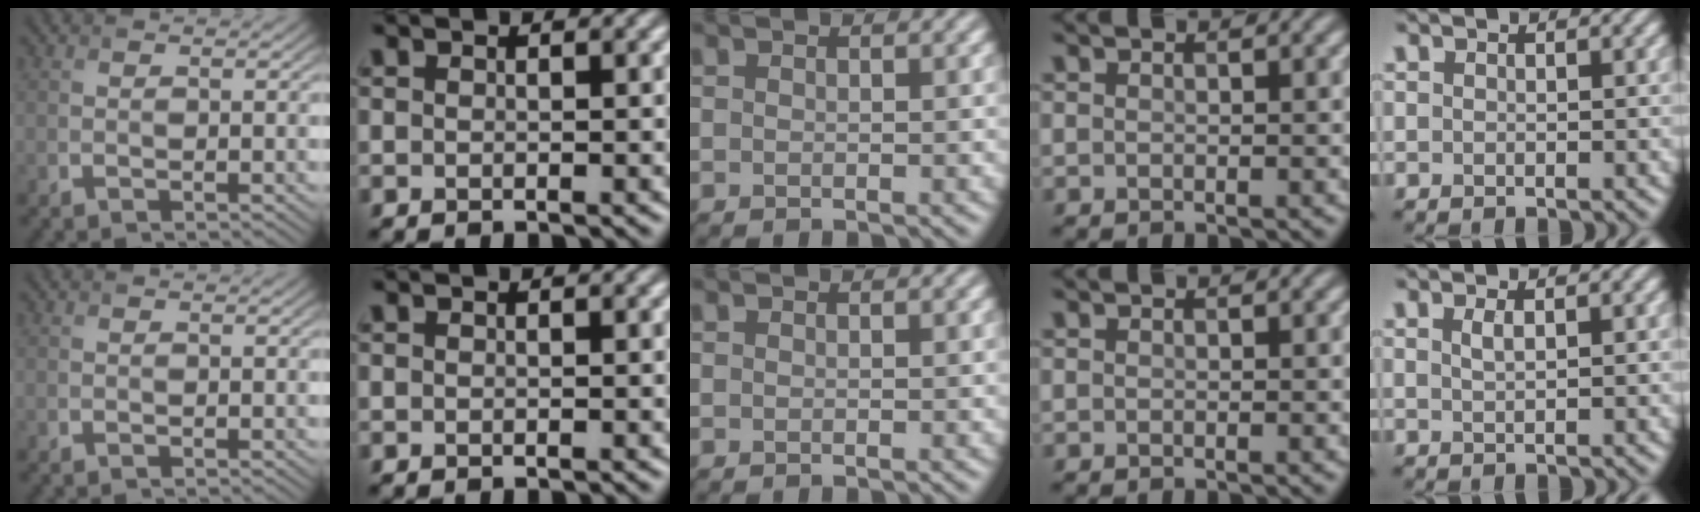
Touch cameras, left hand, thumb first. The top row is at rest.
{"little": {"total": 1.0, "force": [0.5, 0.3, 0.9], "torque": [-0.018, 0.003, 0.009]}}